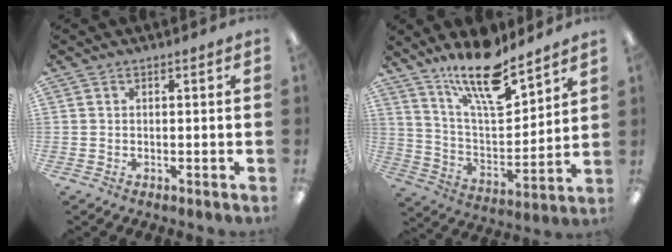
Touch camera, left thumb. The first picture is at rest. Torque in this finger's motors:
{"motor_torque": [0.21, 0.18, 1.40, -1.37, 0.30]}